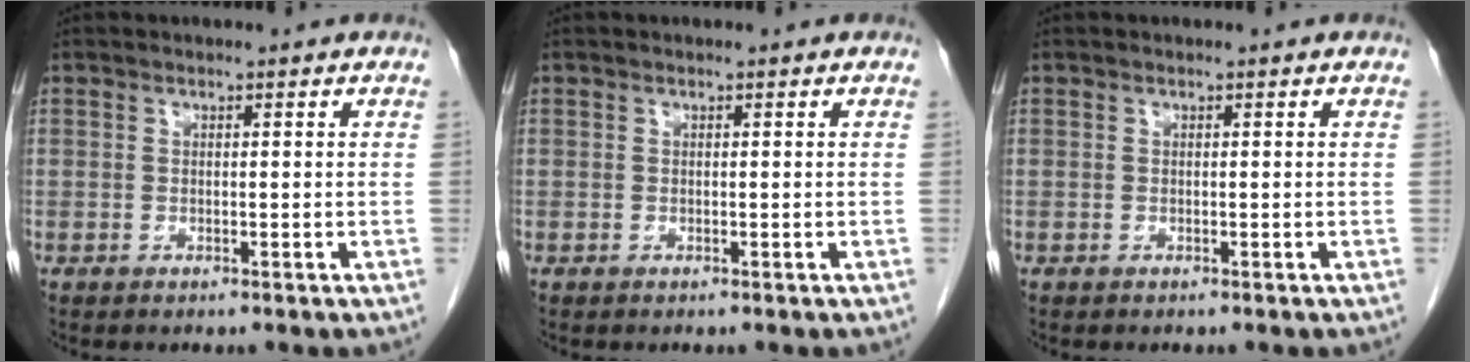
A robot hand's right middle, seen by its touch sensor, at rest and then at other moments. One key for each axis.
{"total": 0.0}
{"total": 0.0}